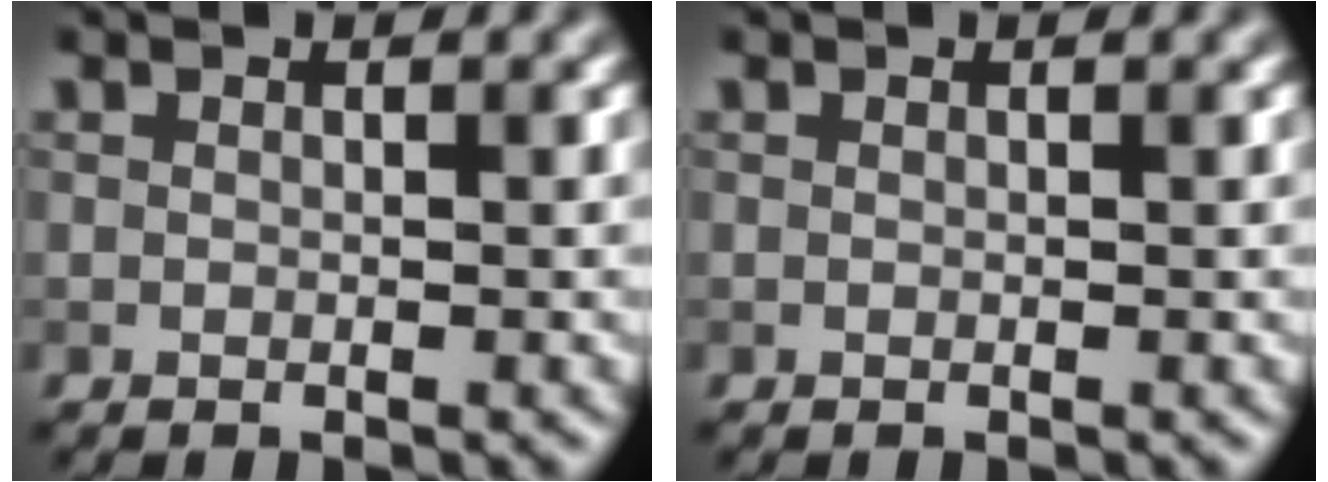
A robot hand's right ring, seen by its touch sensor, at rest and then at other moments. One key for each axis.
{"total": 0.0}